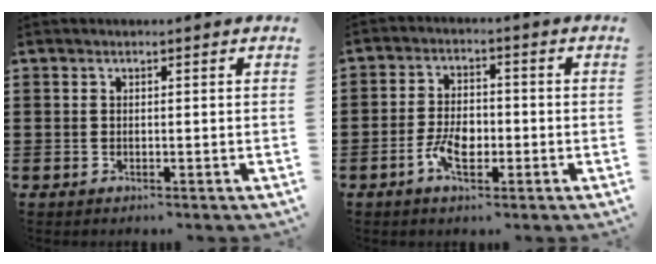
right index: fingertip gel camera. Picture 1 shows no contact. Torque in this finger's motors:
{"motor_torque": [1.00, 1.14, 0.17, 0.08]}